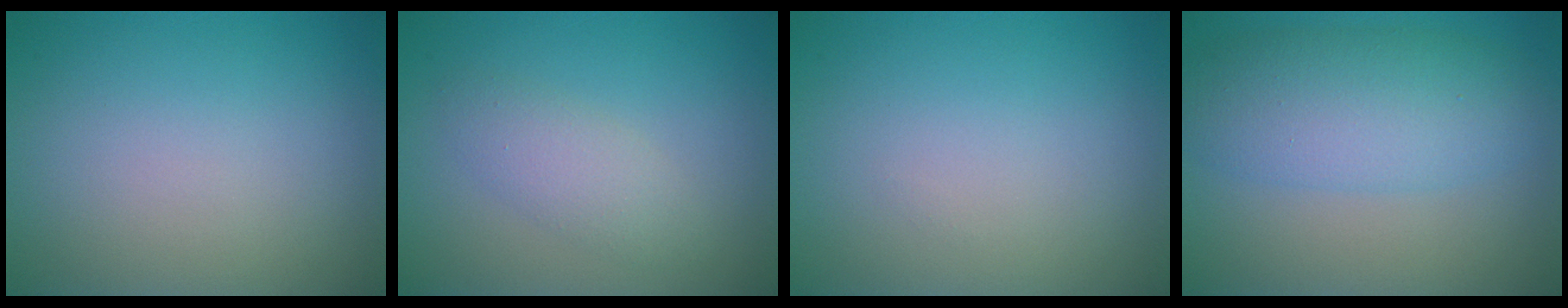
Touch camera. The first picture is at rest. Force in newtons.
{"total": 2.4, "press": 2.4, "slide": 0.1}
{"total": 0.0}
{"total": 6.2, "press": 6.2, "slide": 0.0}